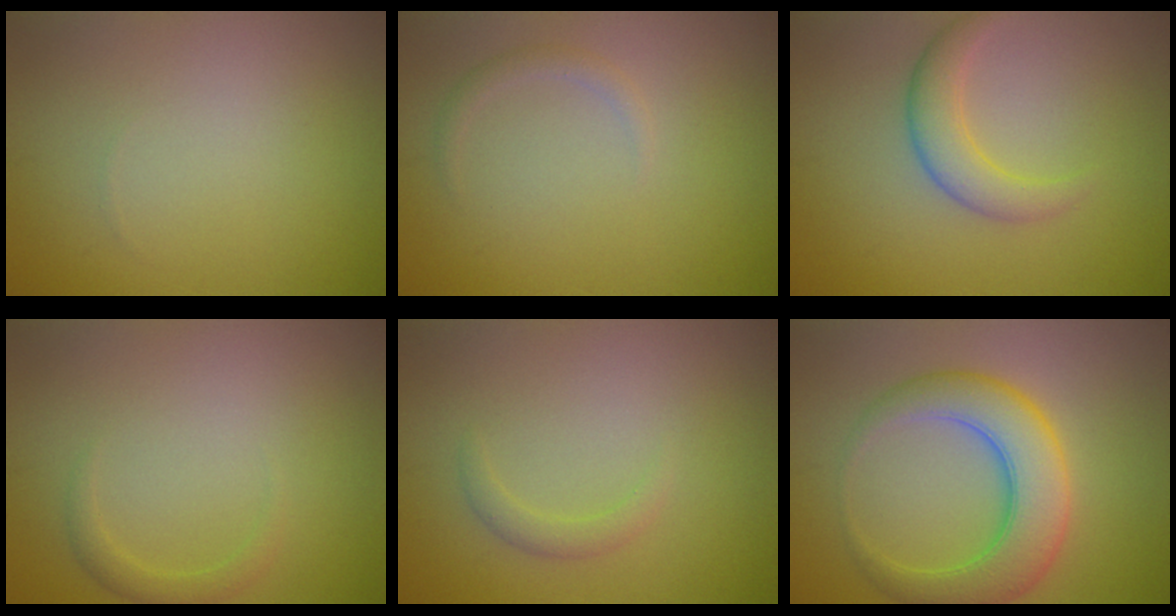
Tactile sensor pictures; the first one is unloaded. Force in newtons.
{"total": 1.0, "press": 1.0, "slide": 0.1}
{"total": 3.0, "press": 3.0, "slide": 0.1}
{"total": 1.3, "press": 1.3, "slide": 0.1}
{"total": 1.3, "press": 1.3, "slide": 0.1}
{"total": 6.6, "press": 6.6, "slide": 0.2}